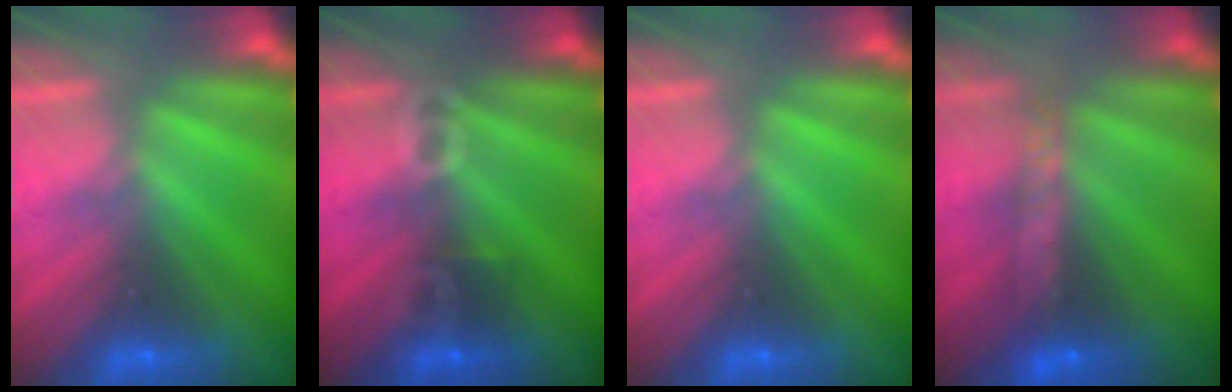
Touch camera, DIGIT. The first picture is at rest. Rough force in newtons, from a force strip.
{"total": 3.2}
{"total": 0.0}
{"total": 8.5}